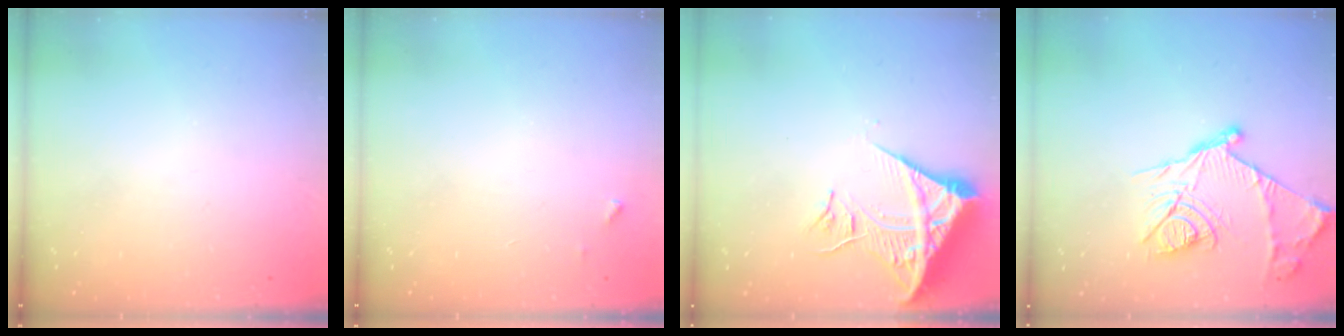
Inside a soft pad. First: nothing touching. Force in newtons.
{"total": 3.6, "press": 3.6, "slide": 0.2}
{"total": 13.5, "press": 13.4, "slide": 1.8}
{"total": 17.6, "press": 17.6, "slide": 1.2}